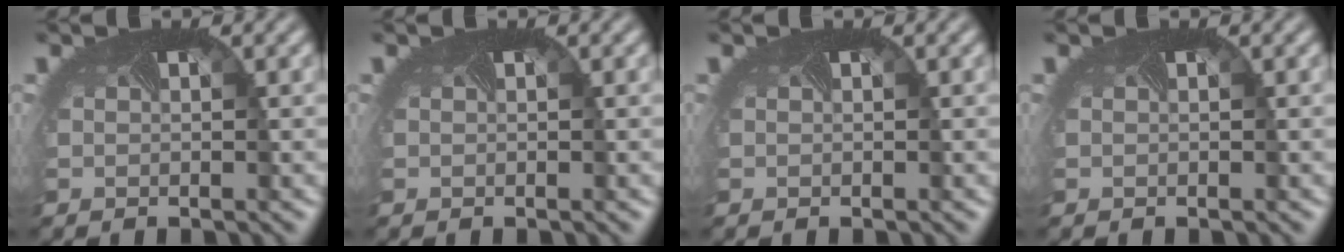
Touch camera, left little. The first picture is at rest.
{"total": 0.0}
{"total": 0.0}
{"total": 0.0}